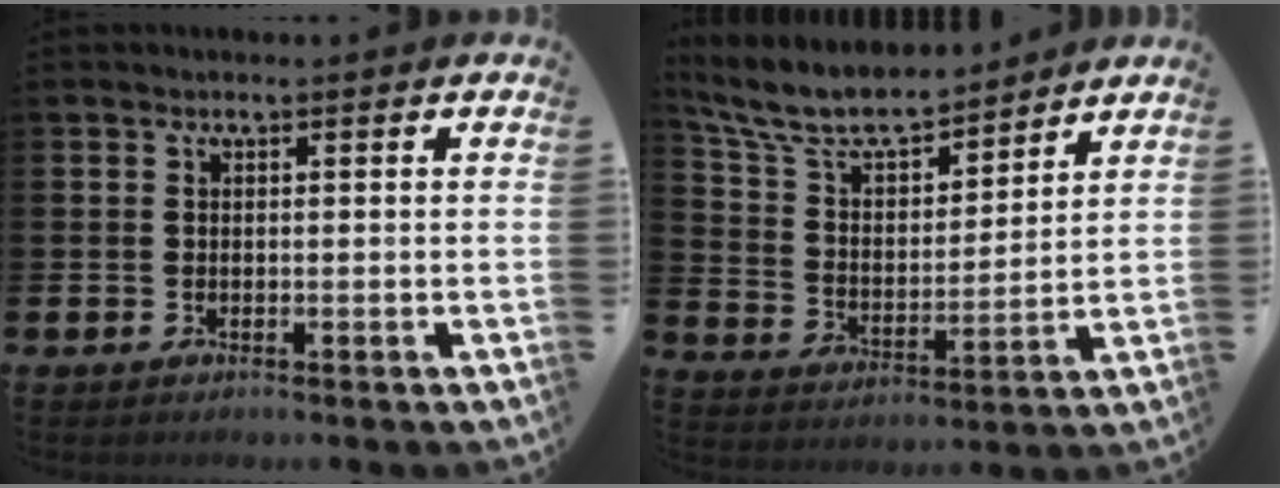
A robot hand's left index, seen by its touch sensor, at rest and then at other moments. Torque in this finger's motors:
{"motor_torque": [-0.05, -0.85, 0.86, 0.13]}